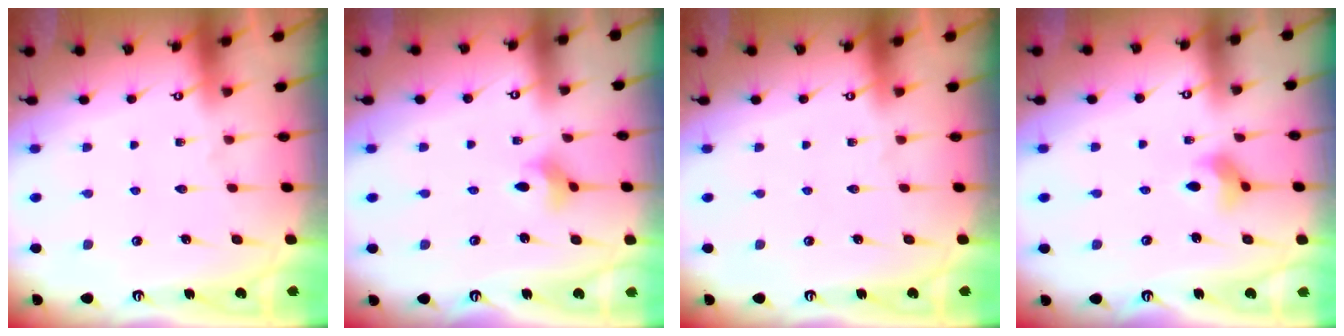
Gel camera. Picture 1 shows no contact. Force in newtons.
{"total": 2.8, "press": 2.8, "slide": 0.1}
{"total": 0.0}
{"total": 4.4, "press": 4.3, "slide": 0.7}